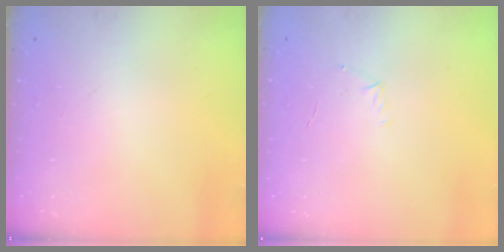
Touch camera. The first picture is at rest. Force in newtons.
{"total": 4.7, "press": 4.5, "slide": 1.3}